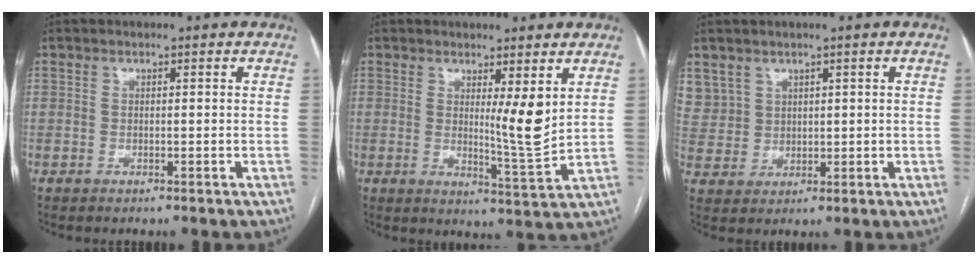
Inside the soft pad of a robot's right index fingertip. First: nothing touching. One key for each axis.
{"total": 5.6, "fx": 2.1, "fy": 0.1, "fz": 5.2, "tx": -0.084, "ty": -0.020, "tz": 0.042}
{"total": 6.9, "fx": 3.9, "fy": 5.6, "fz": 0.8, "tx": -0.030, "ty": 0.018, "tz": 0.096}